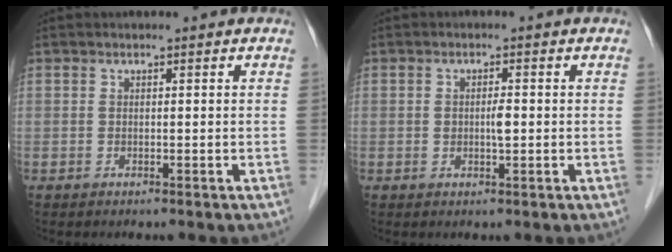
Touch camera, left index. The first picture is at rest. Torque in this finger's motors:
{"motor_torque": [0.18, 0.15, 0.01, 0.04]}